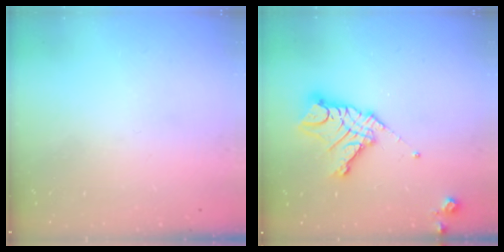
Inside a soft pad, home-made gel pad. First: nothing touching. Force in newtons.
{"total": 13.9, "press": 13.9, "slide": 1.1}